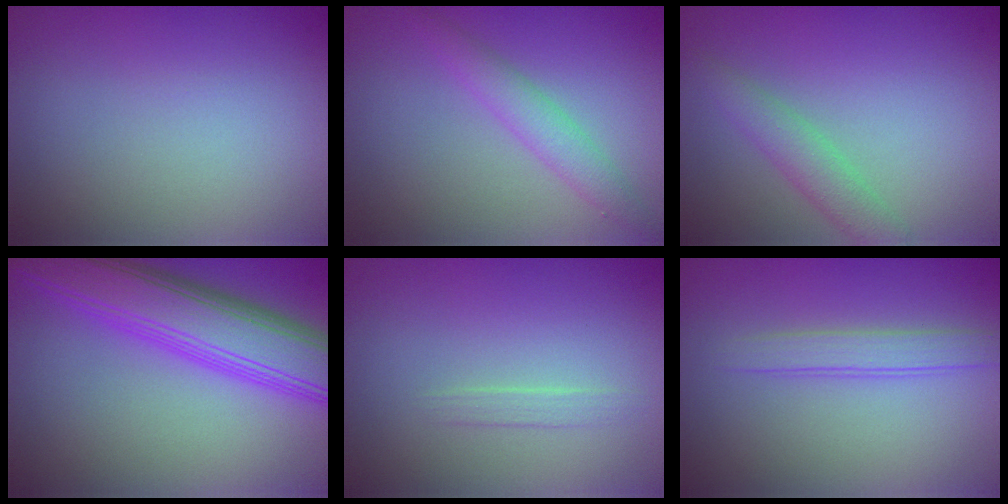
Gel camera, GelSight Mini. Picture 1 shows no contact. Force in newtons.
{"total": 2.4, "press": 2.4, "slide": 0.1}
{"total": 2.6, "press": 2.6, "slide": 0.2}
{"total": 8.0, "press": 8.0, "slide": 0.4}
{"total": 0.8, "press": 0.8, "slide": 0.0}
{"total": 1.9, "press": 1.9, "slide": 0.2}